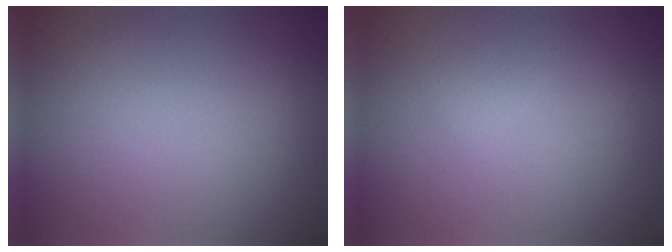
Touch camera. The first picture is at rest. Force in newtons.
{"total": 0.8, "press": 0.8, "slide": 0.1}